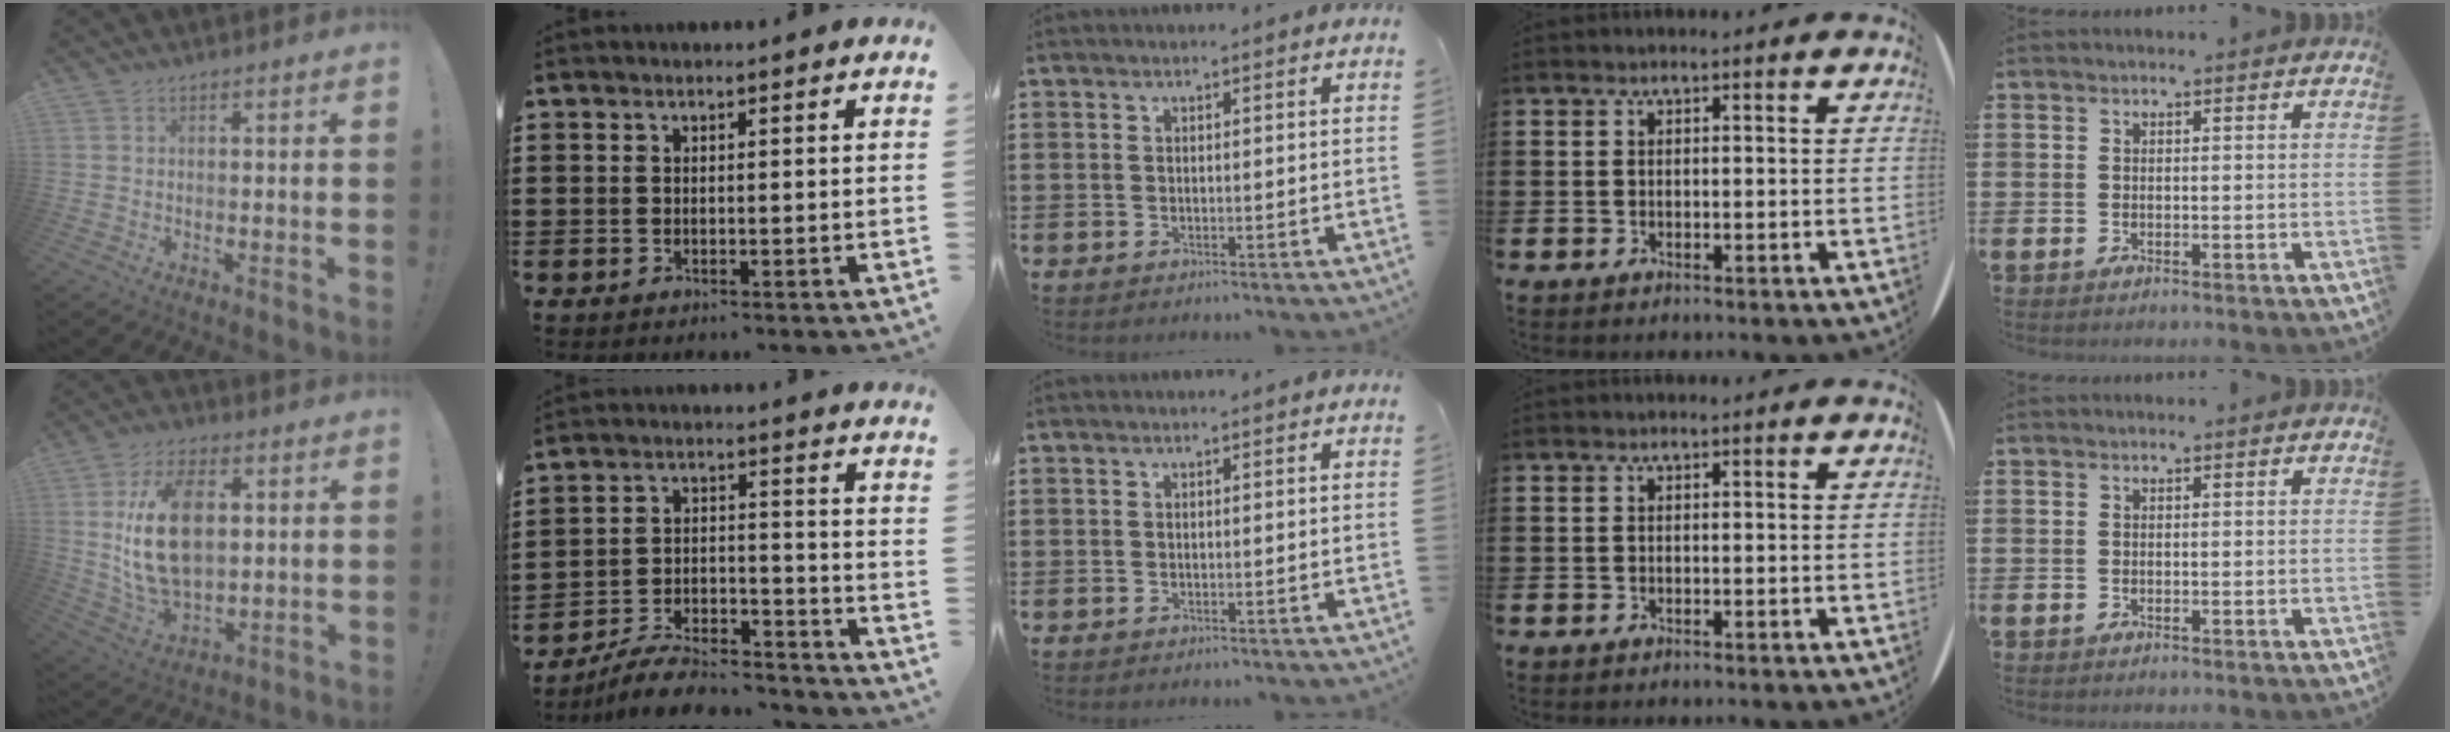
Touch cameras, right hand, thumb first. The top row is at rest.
{"thumb": {"total": 19.0, "force": [3.2, 12.0, 14.4], "torque": [-0.273, 0.002, 0.056]}, "index": {"total": 8.0, "force": [-7.4, 1.4, 2.7], "torque": [-0.052, 0.017, -0.143]}}